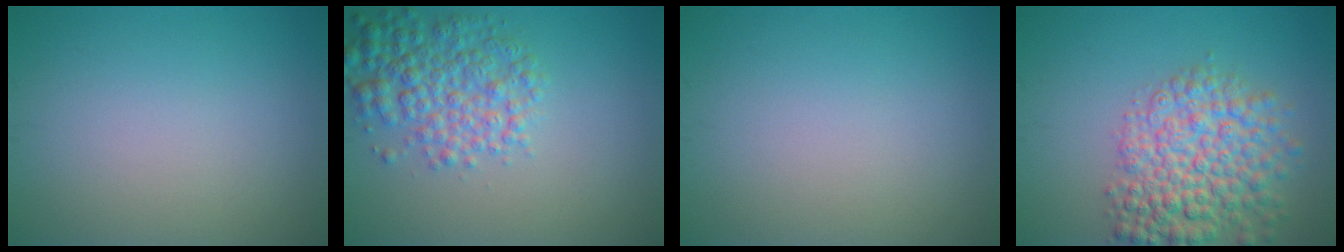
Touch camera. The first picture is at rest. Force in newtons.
{"total": 5.0, "press": 5.0, "slide": 0.1}
{"total": 0.0}
{"total": 7.5, "press": 7.5, "slide": 0.3}